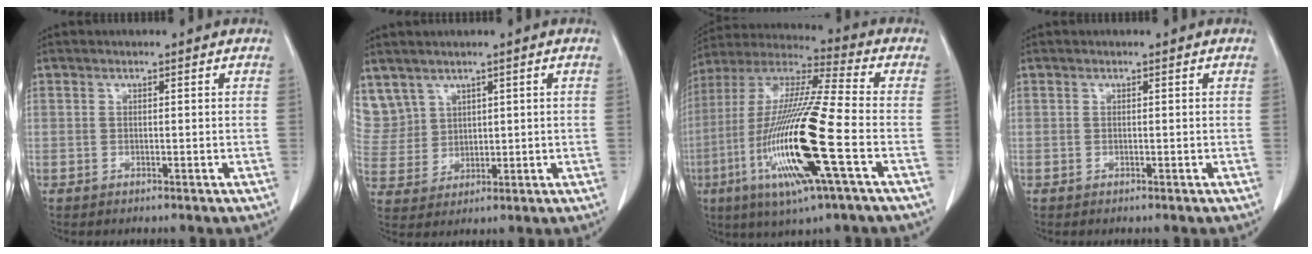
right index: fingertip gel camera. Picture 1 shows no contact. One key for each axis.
{"total": 9.0, "fx": 5.4, "fy": 7.2, "fz": 1.3, "tx": -0.055, "ty": 0.027, "tz": 0.137}
{"total": 20.8, "fx": -6.2, "fy": 0.9, "fz": 19.8, "tx": -0.425, "ty": -0.029, "tz": -0.124}
{"total": 0.0}